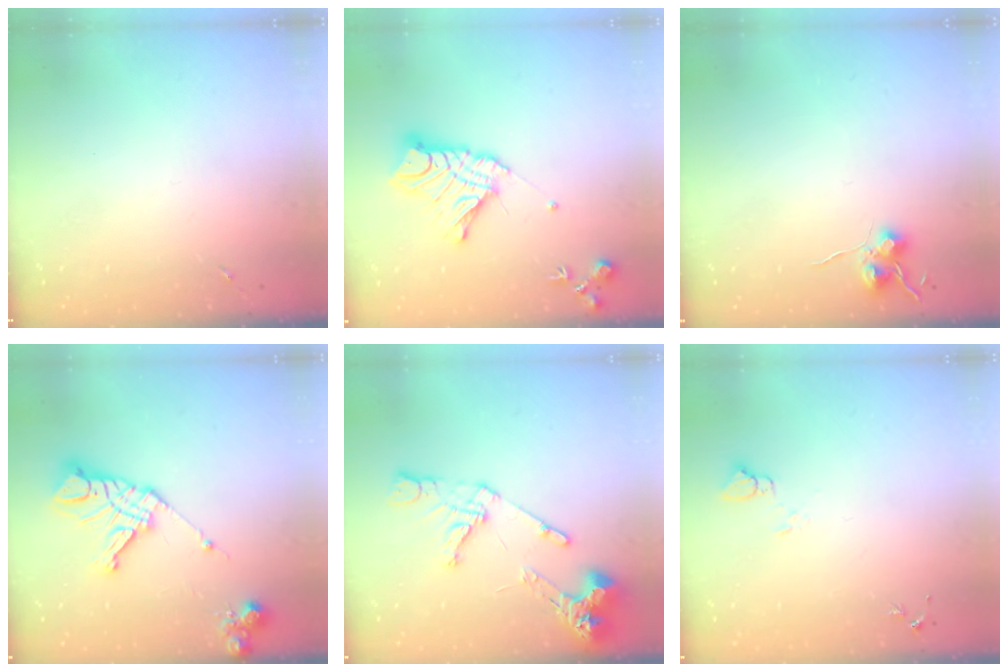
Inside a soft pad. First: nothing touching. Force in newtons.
{"total": 15.8, "press": 15.7, "slide": 1.4}
{"total": 6.9, "press": 6.9, "slide": 0.6}
{"total": 16.3, "press": 16.2, "slide": 1.8}
{"total": 15.7, "press": 15.5, "slide": 1.9}
{"total": 3.9, "press": 3.9, "slide": 0.4}